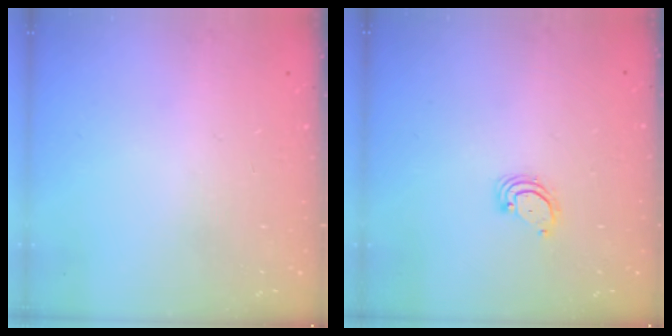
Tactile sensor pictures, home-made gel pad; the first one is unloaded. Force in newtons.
{"total": 2.9, "press": 2.9, "slide": 0.3}